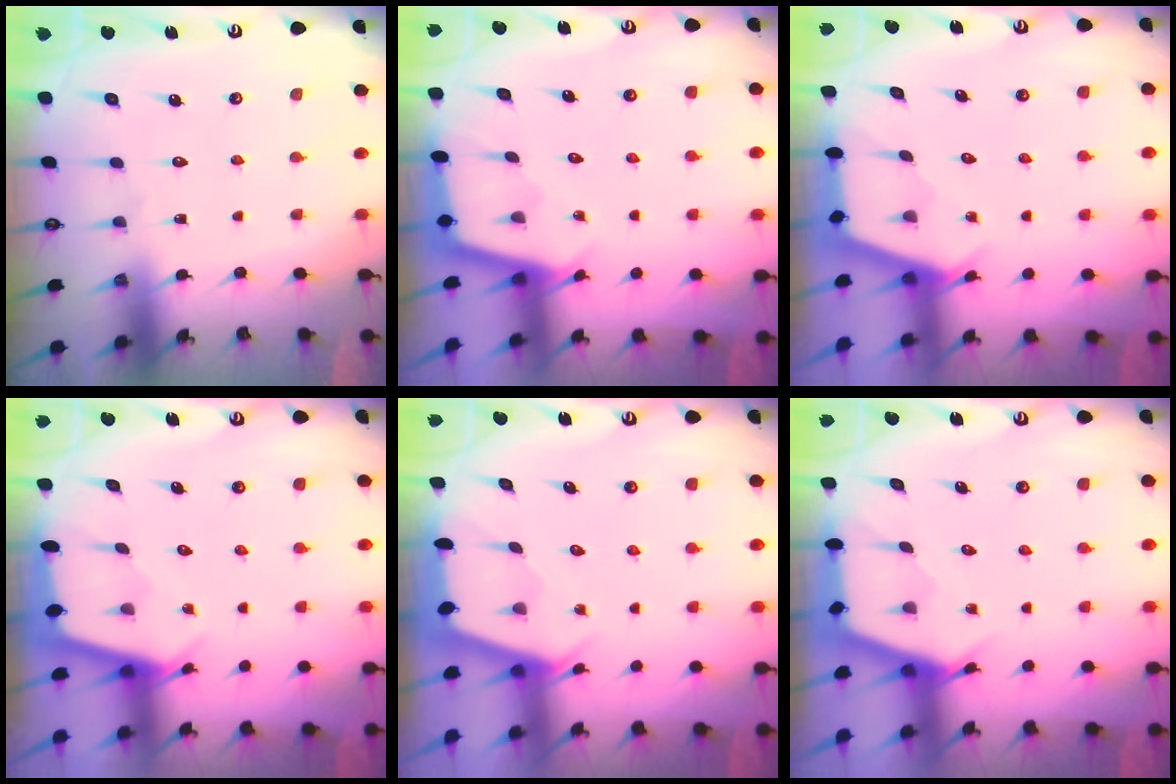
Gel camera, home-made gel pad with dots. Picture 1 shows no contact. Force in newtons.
{"total": 2.3, "press": 2.3, "slide": 0.2}
{"total": 2.6, "press": 2.6, "slide": 0.3}
{"total": 2.4, "press": 2.4, "slide": 0.3}
{"total": 2.2, "press": 2.1, "slide": 0.3}
{"total": 2.7, "press": 2.7, "slide": 0.4}